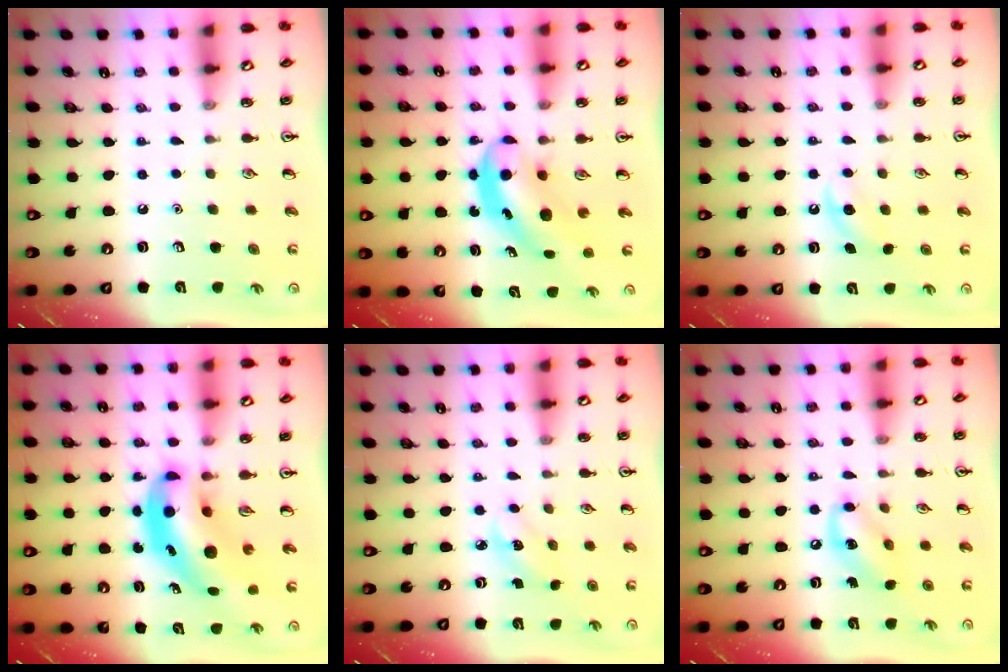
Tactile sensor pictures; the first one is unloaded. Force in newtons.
{"total": 6.3, "press": 6.2, "slide": 1.3}
{"total": 3.7, "press": 3.5, "slide": 1.2}
{"total": 8.0, "press": 7.6, "slide": 2.4}
{"total": 2.9, "press": 2.8, "slide": 0.9}
{"total": 8.2, "press": 8.0, "slide": 1.4}